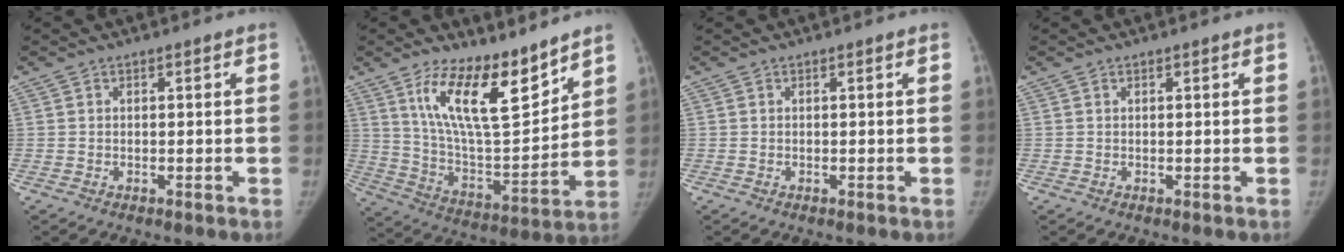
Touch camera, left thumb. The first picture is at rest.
{"total": 17.2, "force": [11.5, 5.7, 11.4], "torque": [-0.157, -0.082, 0.216]}
{"total": 0.0}
{"total": 0.0}